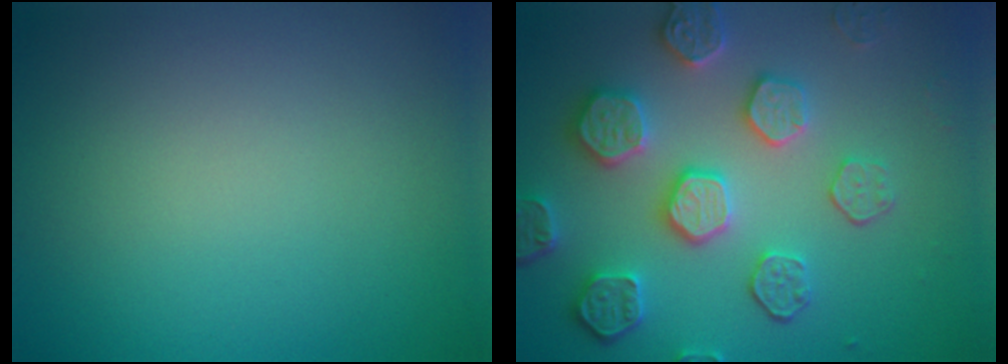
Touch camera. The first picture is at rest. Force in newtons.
{"total": 5.6, "press": 5.1, "slide": 2.2}